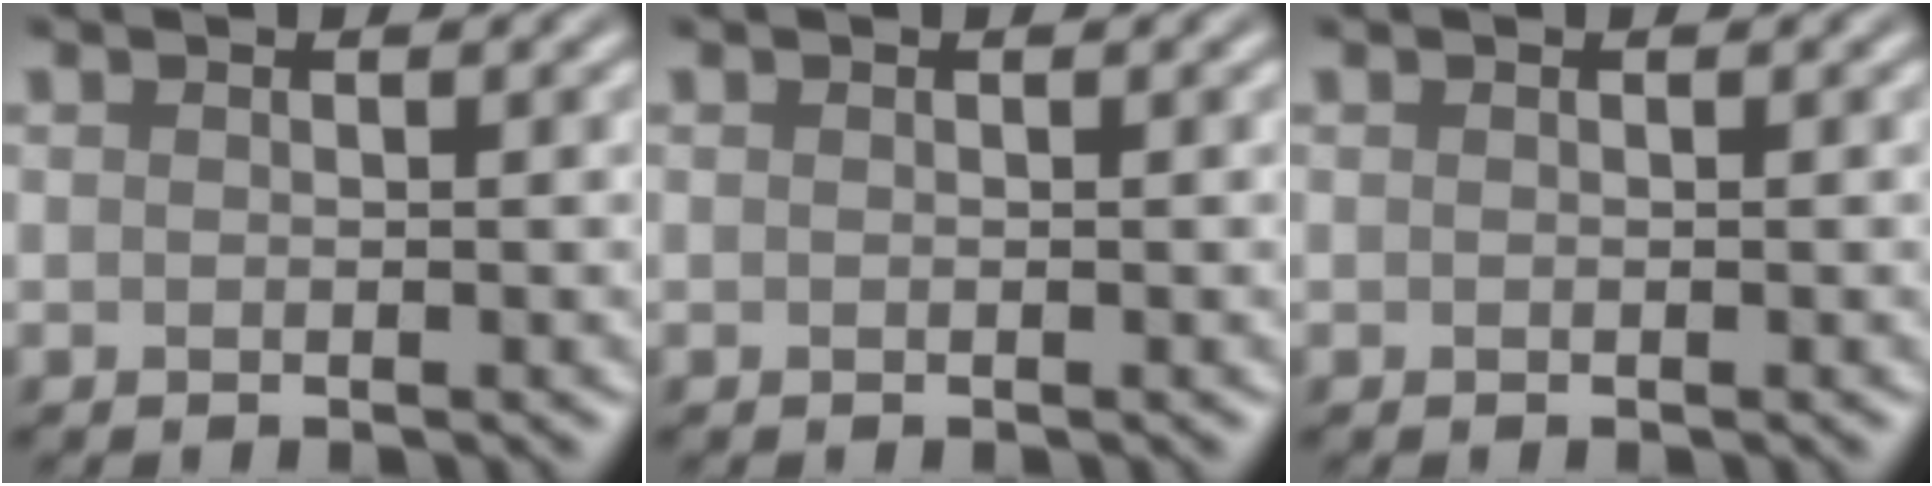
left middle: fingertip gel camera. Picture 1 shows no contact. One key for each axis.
{"total": 0.0}
{"total": 0.0}